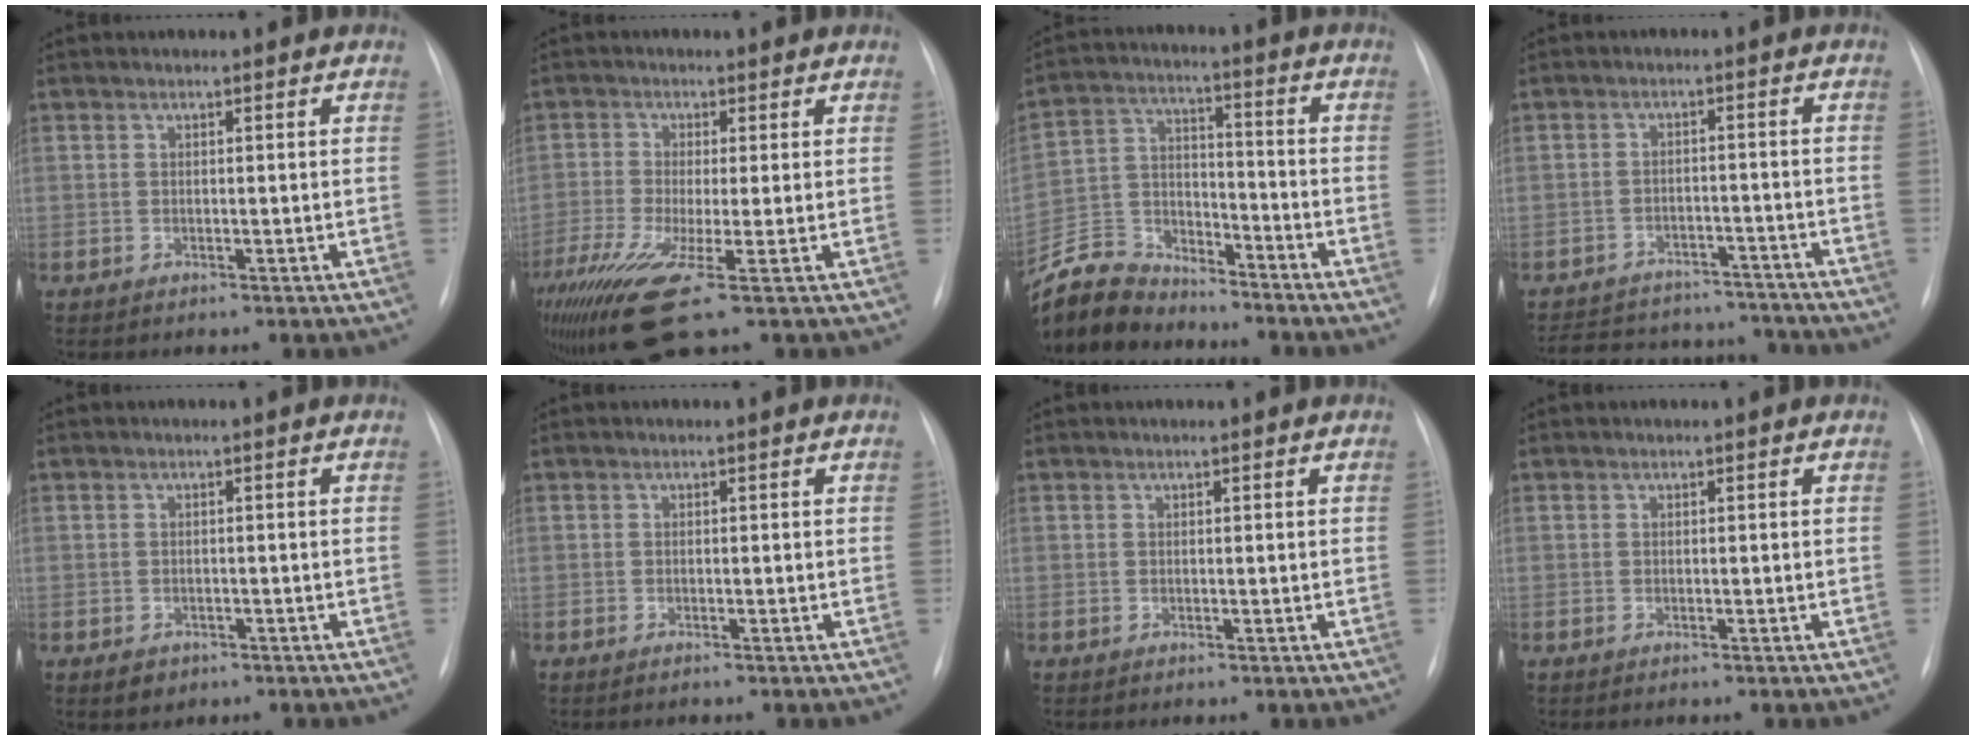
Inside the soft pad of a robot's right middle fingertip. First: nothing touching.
{"total": 13.0, "force": [-6.8, 2.2, 10.9], "torque": [-0.242, -0.035, -0.122]}
{"total": 10.8, "force": [-10.4, 3.0, 0.9], "torque": [-0.024, 0.016, -0.201]}
{"total": 17.2, "force": [-15.6, 5.6, 4.4], "torque": [-0.103, 0.012, -0.208]}
{"total": 2.1, "force": [-1.3, 1.5, 0.7], "torque": [-0.011, 0.001, -0.011]}
{"total": 0.6, "force": [-0.5, 0.0, 0.3], "torque": [-0.008, -0.002, -0.007]}
{"total": 0.0}
{"total": 0.0}